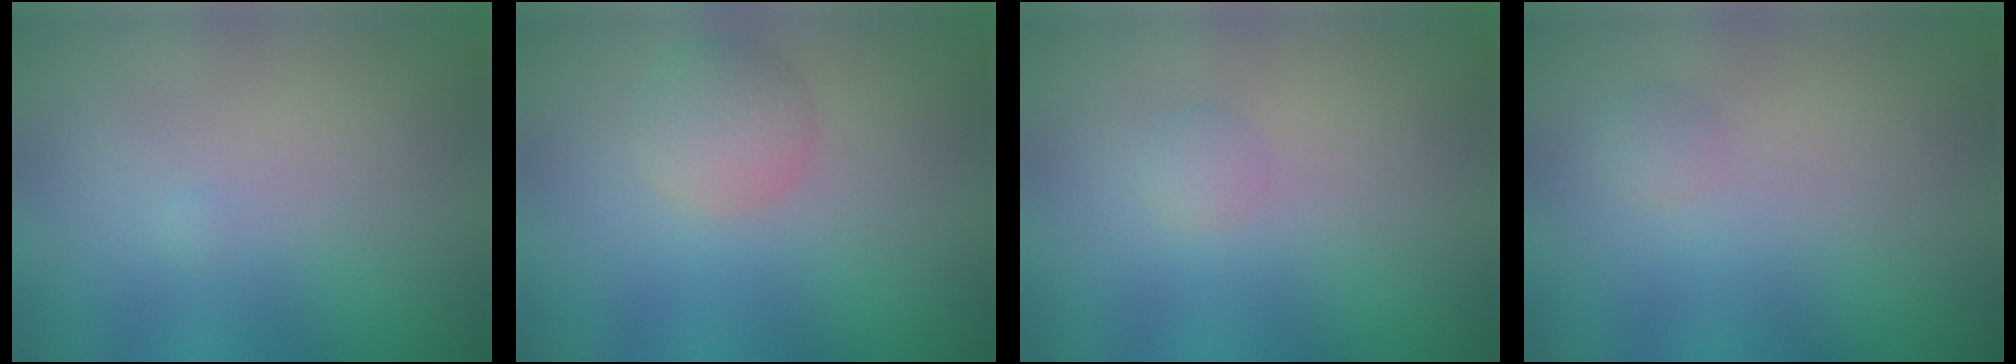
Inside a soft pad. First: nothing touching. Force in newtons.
{"total": 2.7, "press": 2.7, "slide": 0.2}
{"total": 0.7, "press": 0.7, "slide": 0.0}
{"total": 0.6, "press": 0.6, "slide": 0.0}